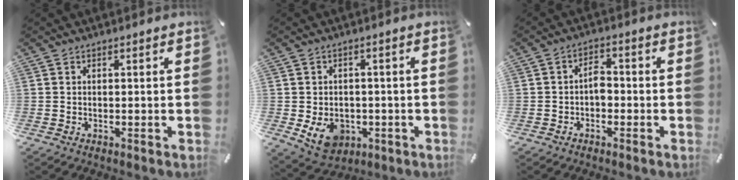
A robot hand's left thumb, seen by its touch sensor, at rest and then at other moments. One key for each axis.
{"total": 8.3, "fx": -2.3, "fy": 6.7, "fz": 4.4, "tx": -0.081, "ty": 0.006, "tz": -0.042}
{"total": 3.9, "fx": -1.1, "fy": 2.5, "fz": 2.8, "tx": -0.051, "ty": 0.013, "tz": -0.022}